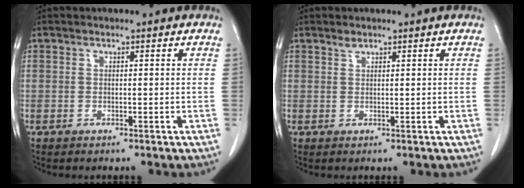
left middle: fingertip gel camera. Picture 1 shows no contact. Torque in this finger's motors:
{"motor_torque": [0.58, -0.42, -0.06, -0.01]}